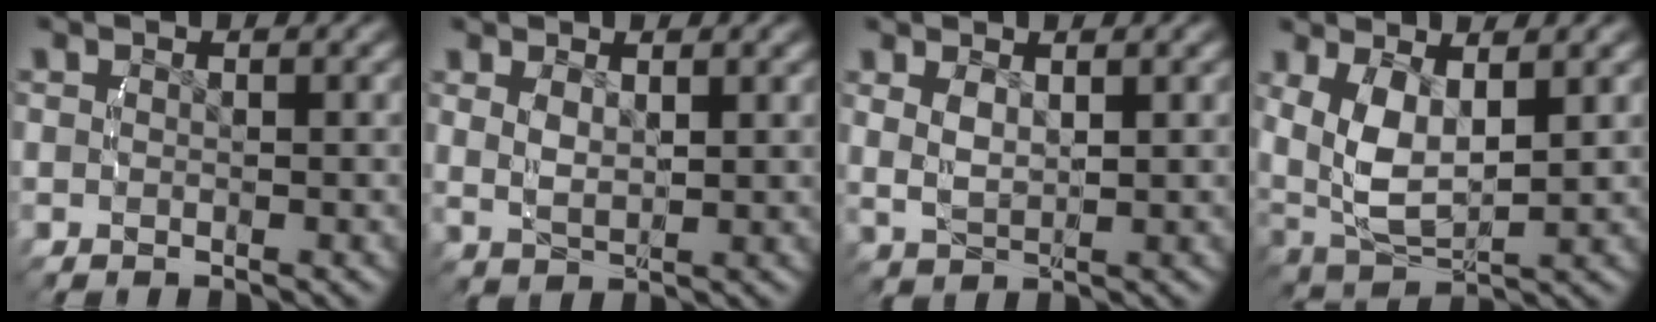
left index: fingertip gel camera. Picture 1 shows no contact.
{"total": 2.6, "force": [1.2, 1.1, 2.0], "torque": [-0.041, -0.001, 0.026]}
{"total": 3.0, "force": [1.3, 1.7, 2.2], "torque": [-0.044, -0.001, 0.026]}
{"total": 6.9, "force": [0.8, 4.7, 4.9], "torque": [-0.128, -0.030, 0.030]}